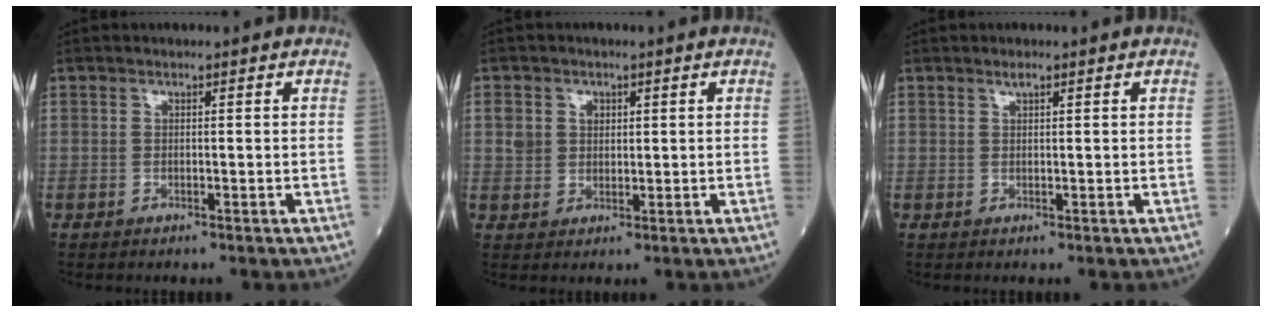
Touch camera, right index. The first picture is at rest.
{"total": 3.6, "force": [1.2, 3.0, 1.5], "torque": [-0.030, 0.012, 0.025]}
{"total": 0.8, "force": [0.6, 0.1, 0.5], "torque": [-0.011, 0.000, 0.011]}